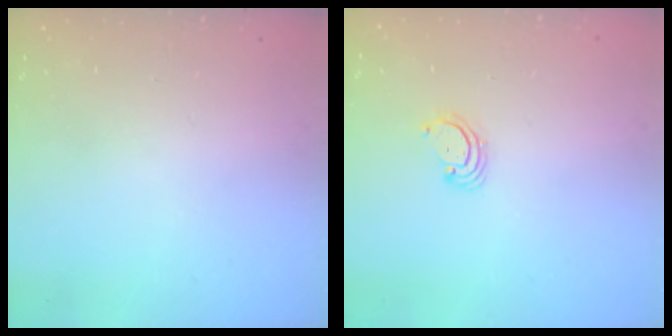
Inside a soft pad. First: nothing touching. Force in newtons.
{"total": 2.3, "press": 2.3, "slide": 0.2}